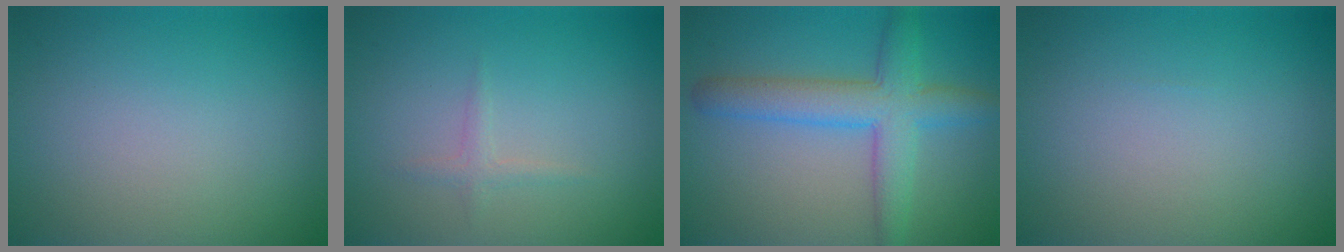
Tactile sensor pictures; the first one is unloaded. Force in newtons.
{"total": 0.9, "press": 0.9, "slide": 0.0}
{"total": 5.5, "press": 5.5, "slide": 0.2}
{"total": 0.0}